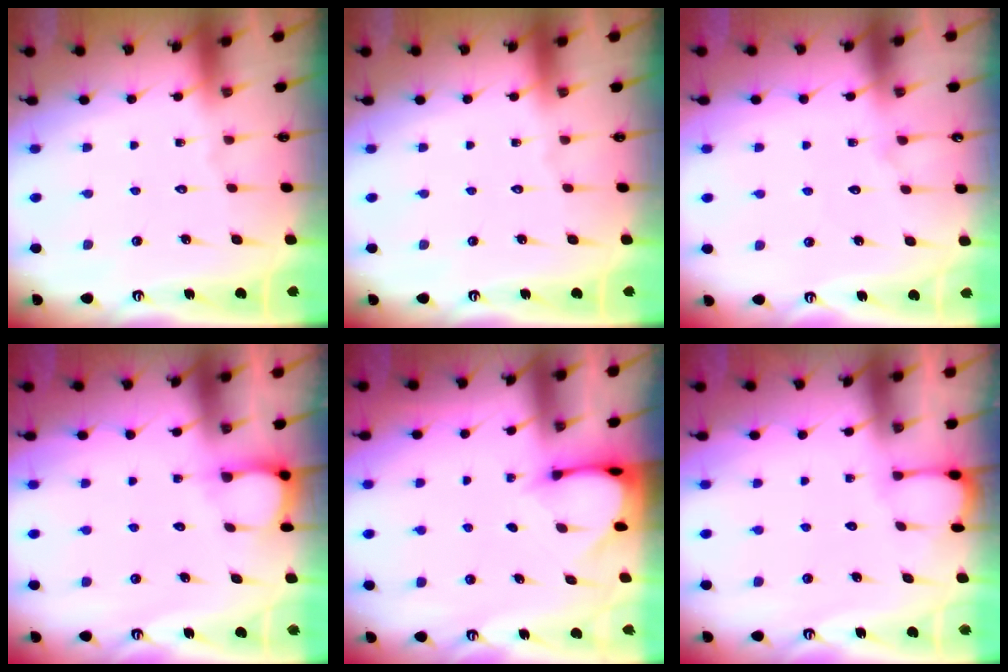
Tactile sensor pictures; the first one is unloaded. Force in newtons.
{"total": 0.0}
{"total": 5.0, "press": 5.0, "slide": 0.5}
{"total": 4.0, "press": 3.9, "slide": 0.4}
{"total": 3.3, "press": 3.2, "slide": 0.3}
{"total": 2.1, "press": 2.1, "slide": 0.2}